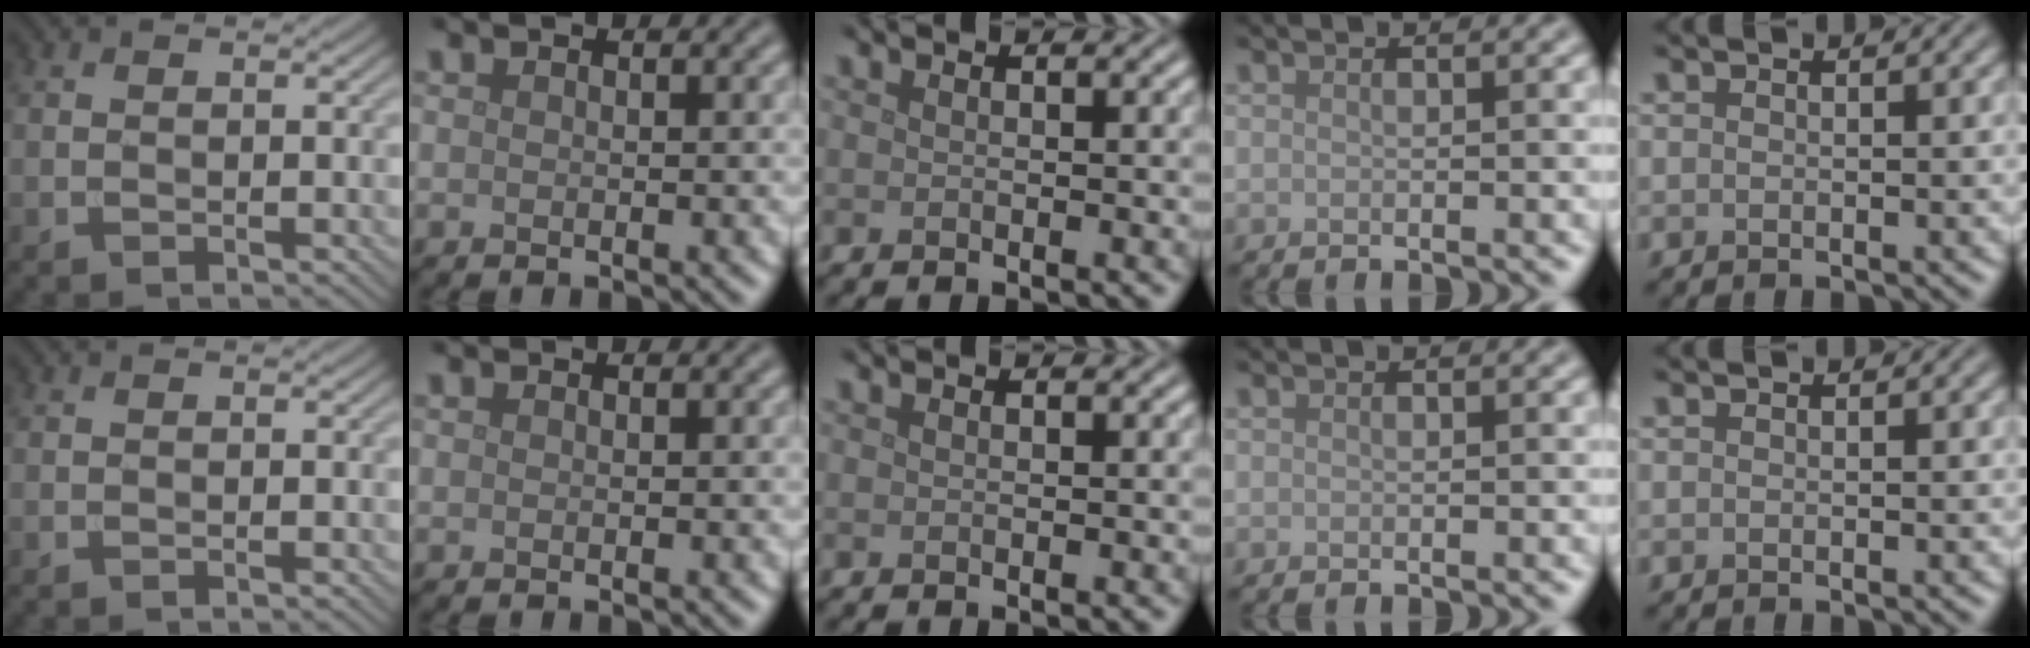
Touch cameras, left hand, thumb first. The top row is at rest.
{}